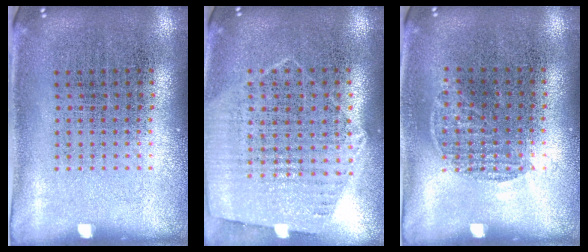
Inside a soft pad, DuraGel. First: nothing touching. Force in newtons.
{"total": 1.2, "press": 1.1, "slide": 0.4}
{"total": 0.5, "press": 0.4, "slide": 0.4}